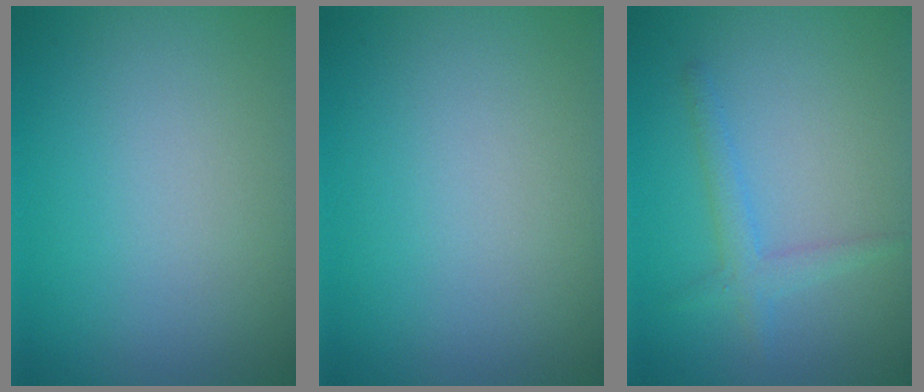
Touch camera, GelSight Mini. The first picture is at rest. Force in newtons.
{"total": 0.0}
{"total": 2.0, "press": 2.0, "slide": 0.1}